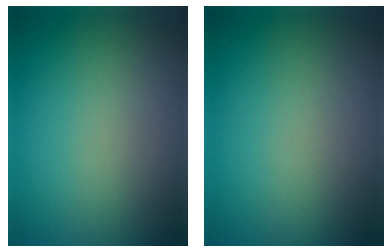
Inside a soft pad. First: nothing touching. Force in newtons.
{"total": 0.0}